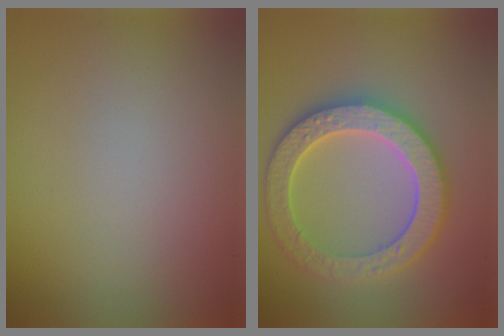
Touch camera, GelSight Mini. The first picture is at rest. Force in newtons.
{"total": 6.5, "press": 6.3, "slide": 1.5}